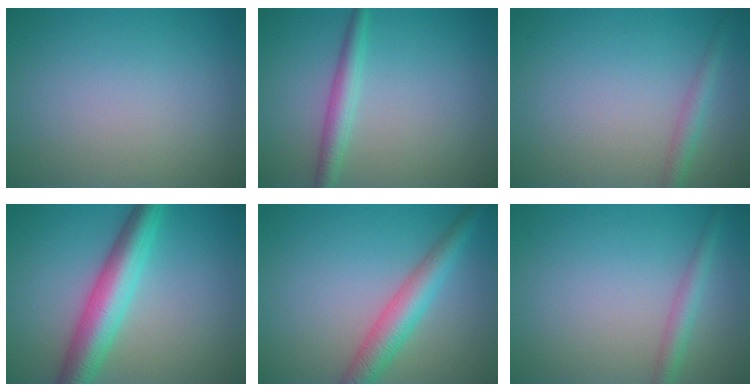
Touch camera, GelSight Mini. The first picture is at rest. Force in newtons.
{"total": 2.4, "press": 2.4, "slide": 0.1}
{"total": 1.8, "press": 1.8, "slide": 0.1}
{"total": 6.1, "press": 6.1, "slide": 0.2}
{"total": 4.2, "press": 4.2, "slide": 0.1}
{"total": 2.1, "press": 2.1, "slide": 0.1}